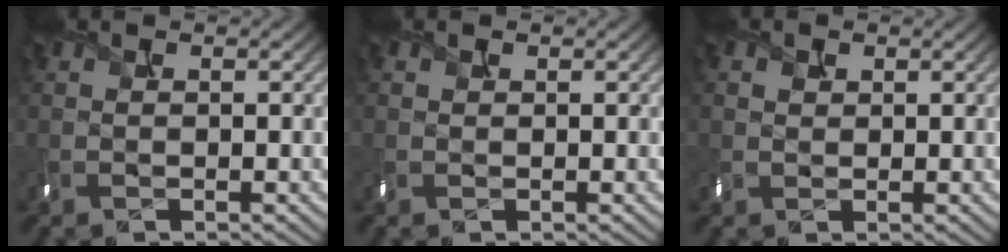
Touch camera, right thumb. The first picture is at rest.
{"total": 0.0}
{"total": 1.2, "force": [0.5, 1.0, 0.4], "torque": [-0.013, -0.003, 0.011]}